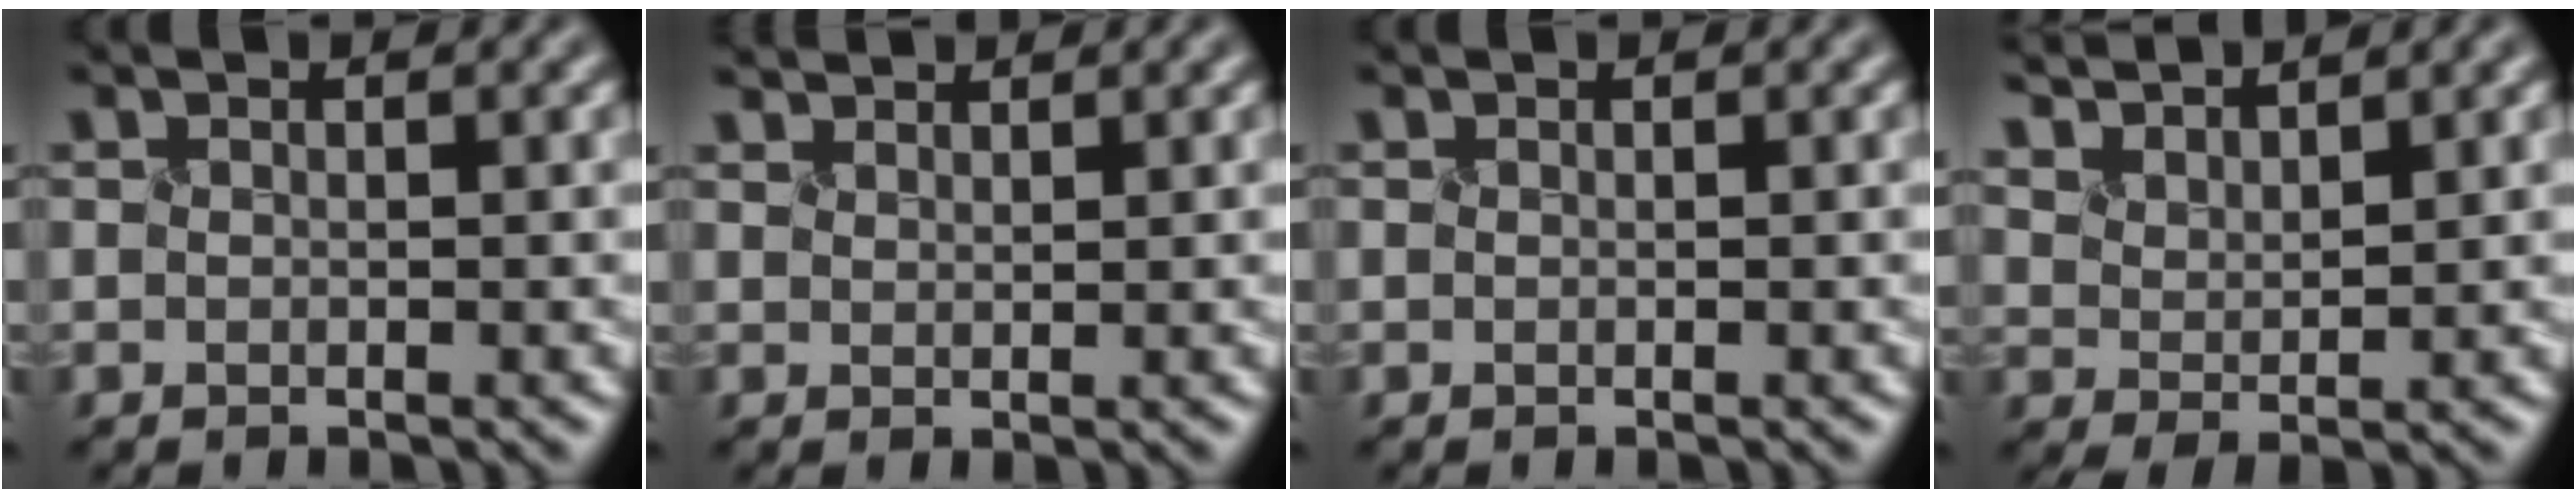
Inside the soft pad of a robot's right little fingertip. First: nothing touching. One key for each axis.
{"total": 1.9, "fx": 1.8, "fy": 0.6, "fz": 0.5, "tx": -0.028, "ty": -0.003, "tz": 0.040}
{"total": 0.0}
{"total": 4.0, "fx": 3.7, "fy": 0.7, "fz": 1.4, "tx": -0.043, "ty": -0.006, "tz": 0.074}